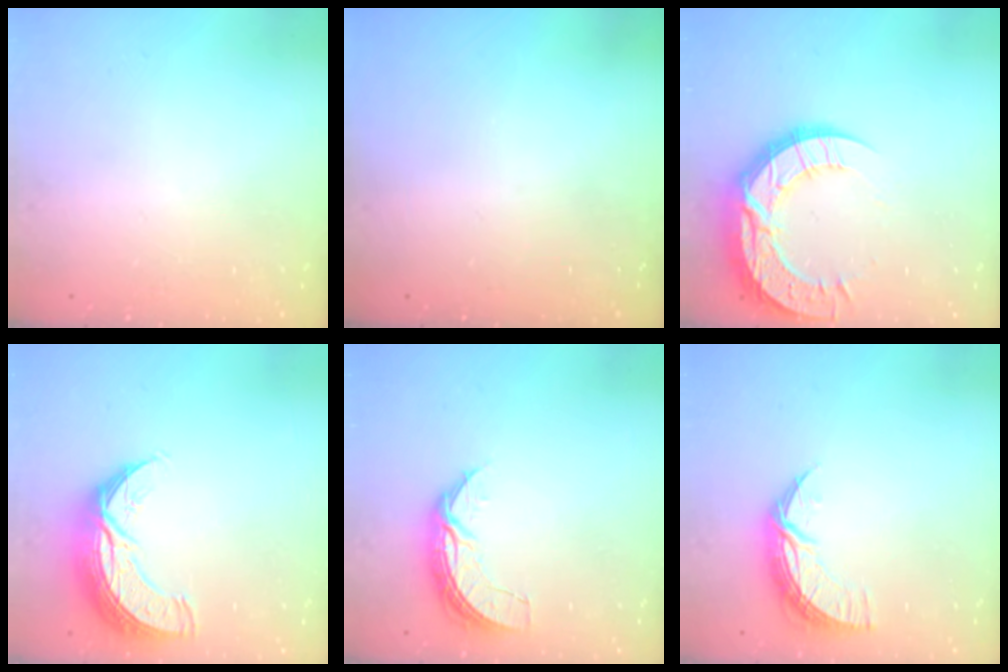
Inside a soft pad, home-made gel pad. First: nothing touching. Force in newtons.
{"total": 0.0}
{"total": 16.3, "press": 16.3, "slide": 1.4}
{"total": 10.6, "press": 10.6, "slide": 0.8}
{"total": 6.9, "press": 6.9, "slide": 0.6}
{"total": 9.7, "press": 9.7, "slide": 0.4}